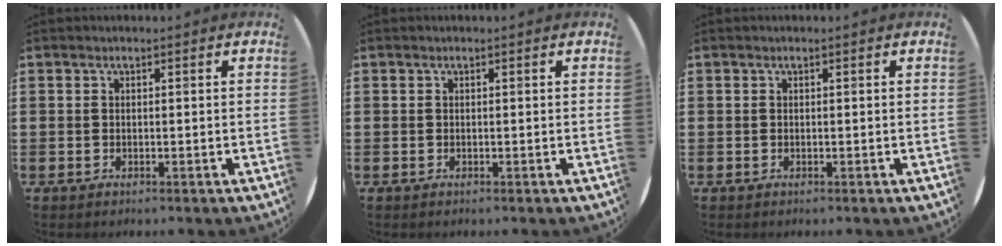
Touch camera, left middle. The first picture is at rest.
{"total": 0.0}
{"total": 0.0}